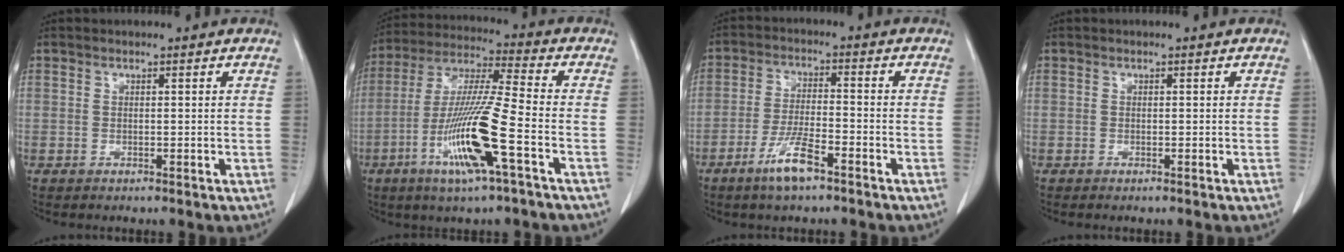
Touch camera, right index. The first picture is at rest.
{"total": 15.0, "force": [-5.6, 0.0, 13.9], "torque": [-0.283, -0.016, -0.109]}
{"total": 6.8, "force": [-4.3, 1.0, 5.2], "torque": [-0.105, -0.006, -0.078]}
{"total": 0.0}